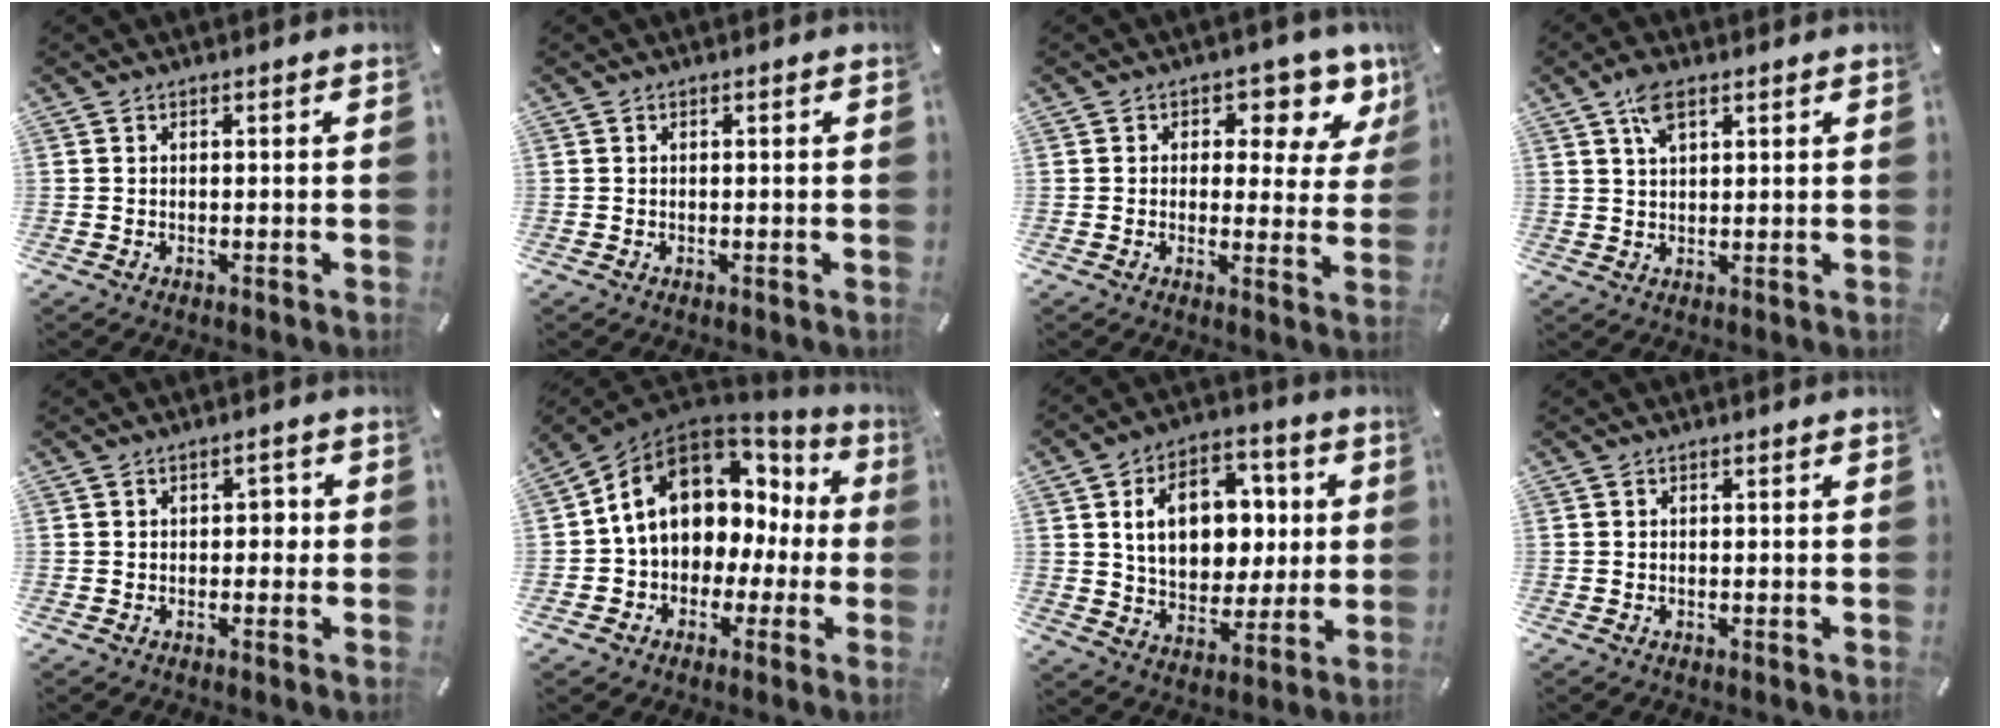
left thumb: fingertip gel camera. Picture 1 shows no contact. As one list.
[{"total": 0.0}, {"total": 7.9, "force": [4.5, 4.8, 4.3], "torque": [-0.041, -0.035, 0.070]}, {"total": 5.3, "force": [2.8, 2.3, 3.8], "torque": [-0.075, 0.000, 0.049]}, {"total": 2.5, "force": [0.1, 1.6, 1.9], "torque": [-0.029, 0.006, -0.005]}, {"total": 13.0, "force": [4.9, 9.7, 7.1], "torque": [-0.141, -0.027, 0.089]}, {"total": 15.1, "force": [3.3, 11.5, 9.3], "torque": [-0.139, 0.005, 0.067]}, {"total": 0.0}]